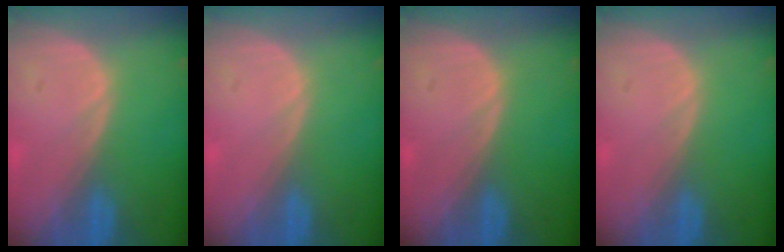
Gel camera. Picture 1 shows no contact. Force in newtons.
{"total": 0.0}
{"total": 0.0}
{"total": 0.0}